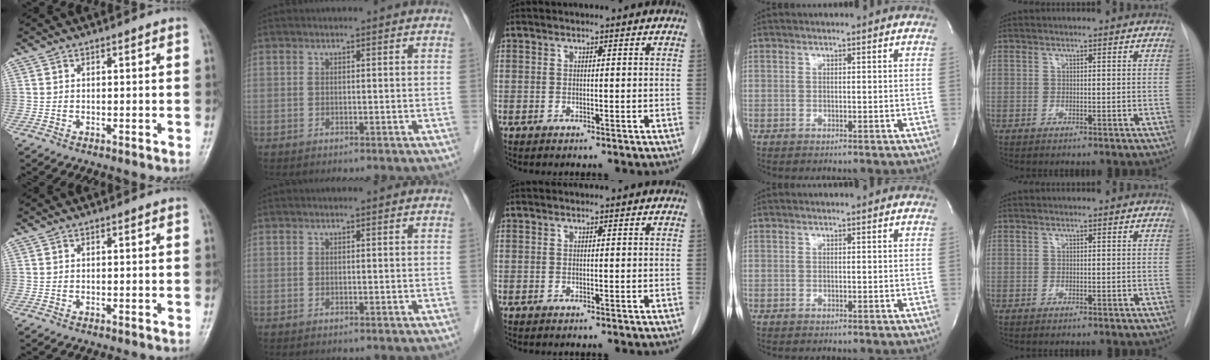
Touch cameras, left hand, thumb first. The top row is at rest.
{}